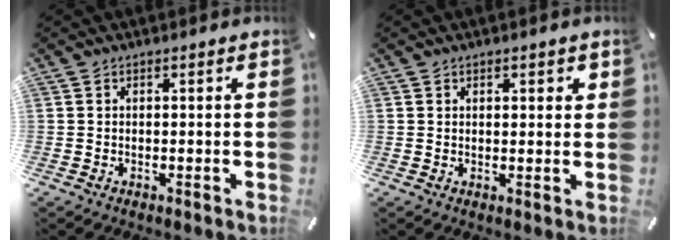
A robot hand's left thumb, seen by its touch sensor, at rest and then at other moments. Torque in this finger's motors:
{"motor_torque": [-0.21, -0.31, -0.07, 0.00, -0.01]}